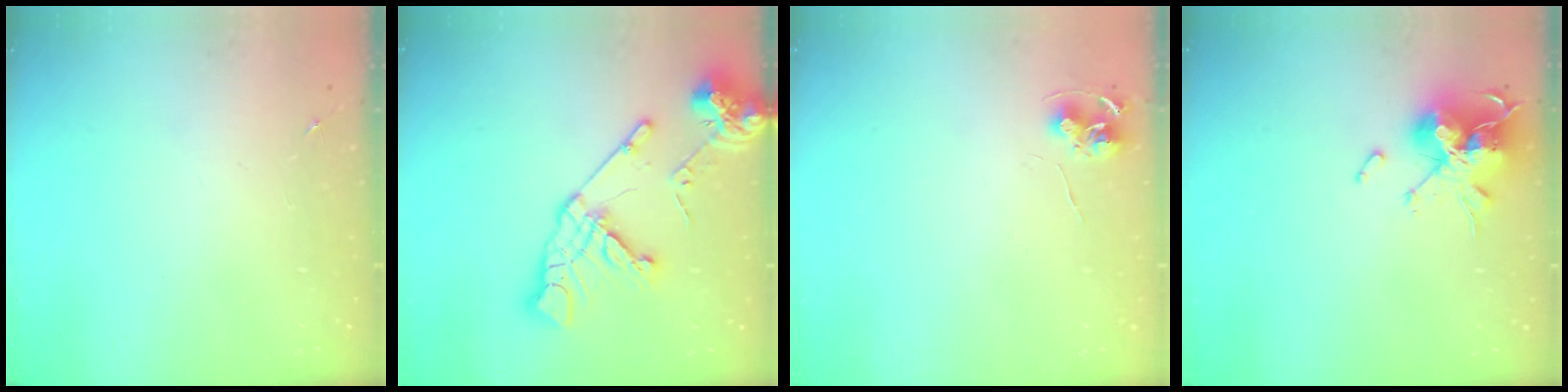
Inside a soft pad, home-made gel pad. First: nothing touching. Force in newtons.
{"total": 16.3, "press": 16.2, "slide": 2.1}
{"total": 7.9, "press": 7.9, "slide": 0.5}
{"total": 15.3, "press": 15.1, "slide": 2.4}